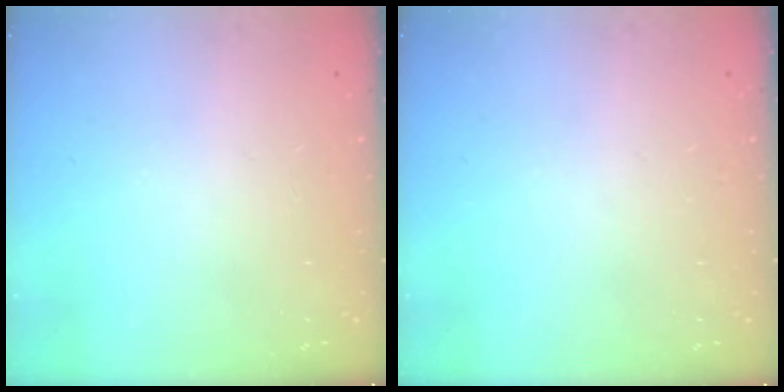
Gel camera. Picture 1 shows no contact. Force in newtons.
{"total": 0.0}